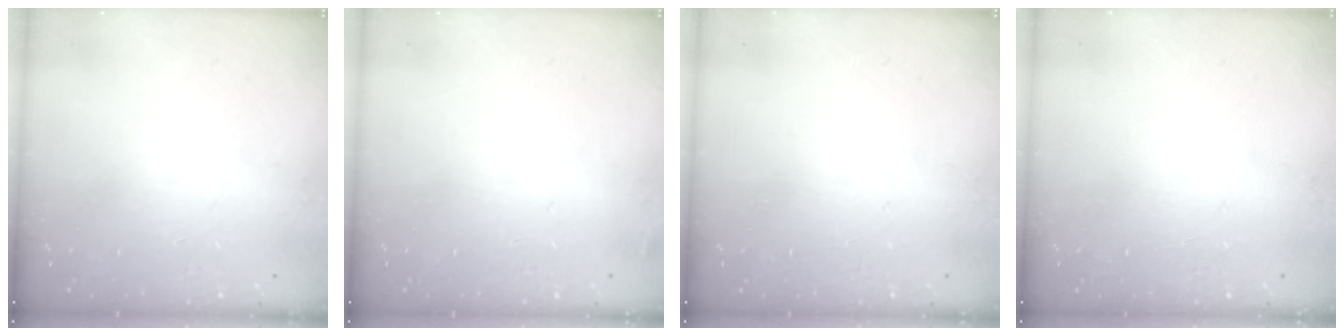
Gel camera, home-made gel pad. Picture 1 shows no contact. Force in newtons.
{"total": 2.5, "press": 2.4, "slide": 0.8}
{"total": 0.0}
{"total": 0.0}